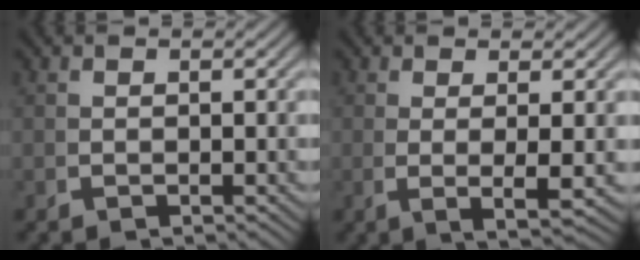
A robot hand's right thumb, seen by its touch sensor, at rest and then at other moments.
{"total": 3.8, "force": [0.1, 0.6, 3.8], "torque": [-0.075, -0.010, 0.008]}